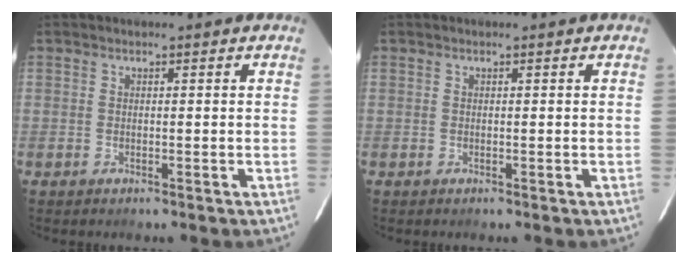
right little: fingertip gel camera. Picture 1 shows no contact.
{"total": 0.0}